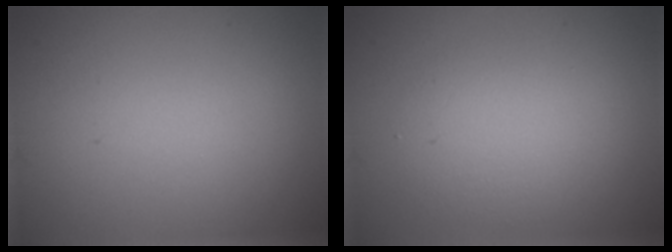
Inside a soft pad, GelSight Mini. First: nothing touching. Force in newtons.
{"total": 3.1, "press": 3.1, "slide": 0.1}